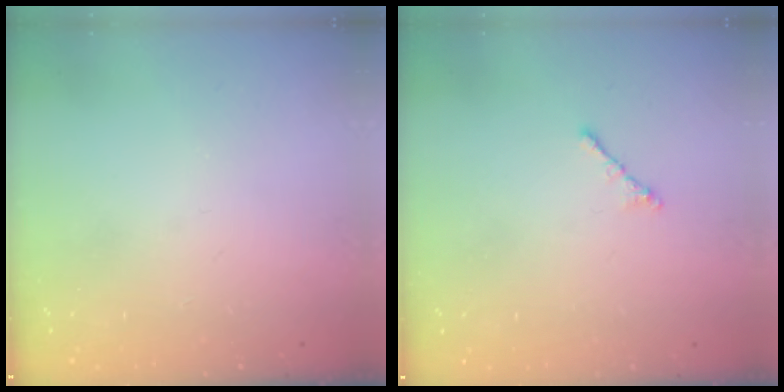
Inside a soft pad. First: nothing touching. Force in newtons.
{"total": 1.8, "press": 1.7, "slide": 0.6}